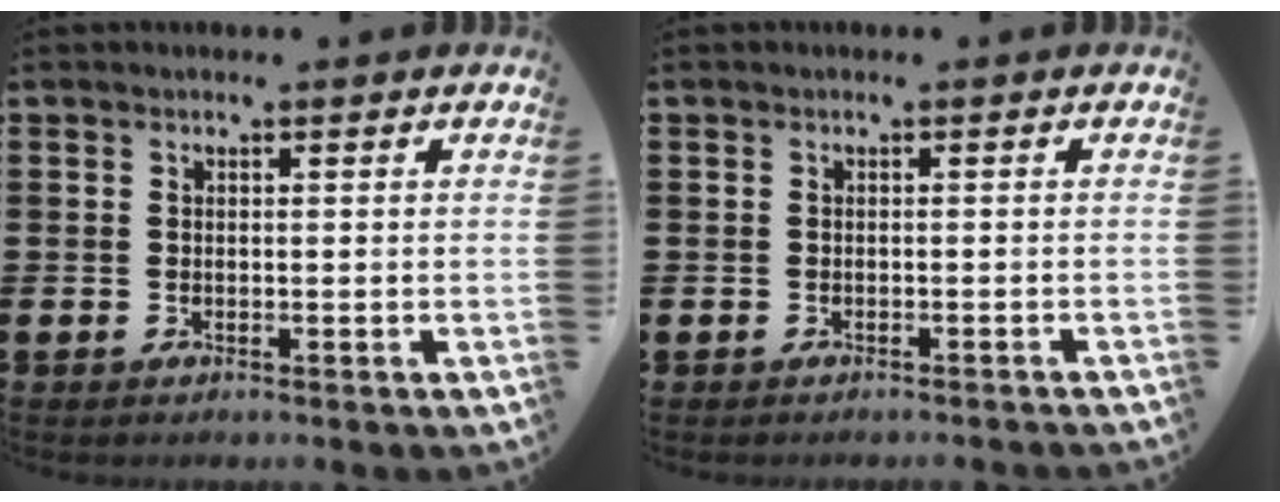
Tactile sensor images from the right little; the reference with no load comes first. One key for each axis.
{"total": 0.5, "fx": -0.5, "fy": -0.1, "fz": 0.0, "tx": 0.000, "ty": -0.002, "tz": -0.011}